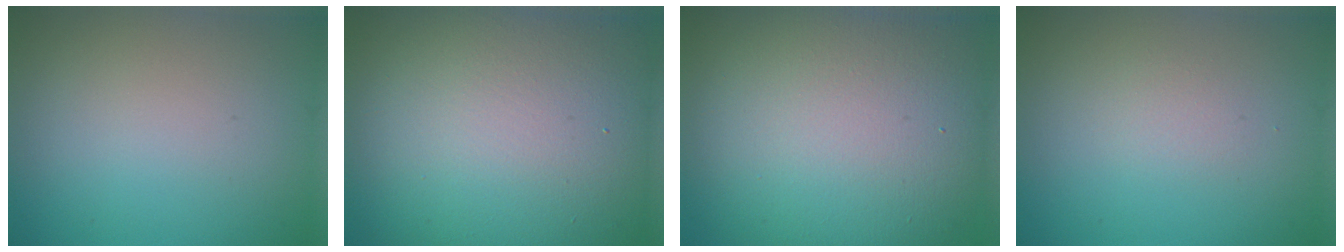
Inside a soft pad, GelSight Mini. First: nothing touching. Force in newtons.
{"total": 19.2, "press": 19.1, "slide": 1.3}
{"total": 15.6, "press": 15.6, "slide": 1.1}
{"total": 1.0, "press": 1.0, "slide": 0.0}